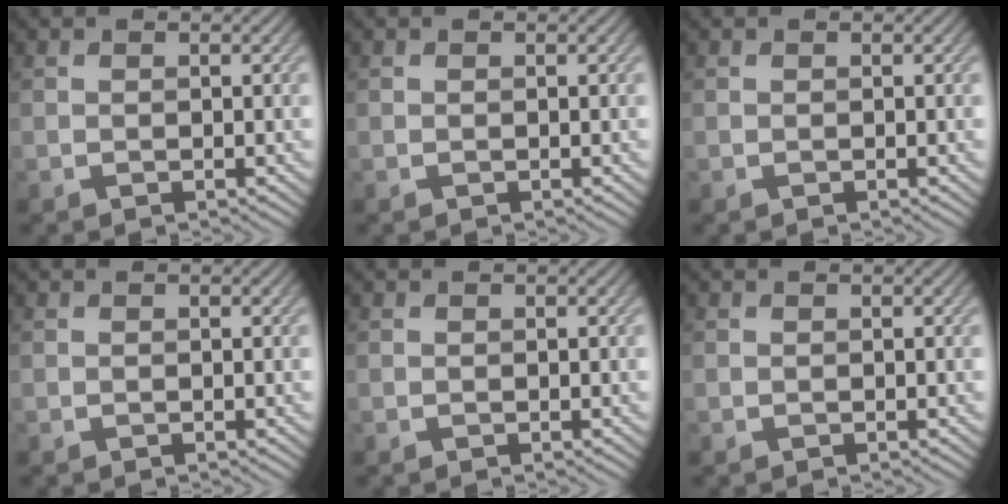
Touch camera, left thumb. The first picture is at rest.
{"total": 0.0}
{"total": 0.0}
{"total": 0.0}
{"total": 0.0}
{"total": 0.0}